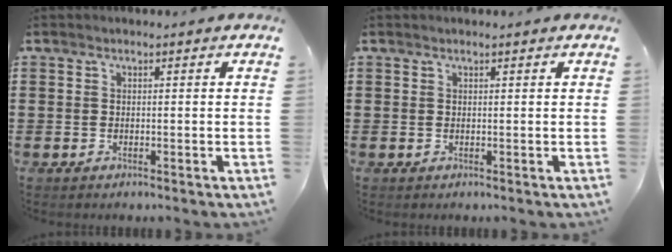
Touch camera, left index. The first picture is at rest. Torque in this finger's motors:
{"motor_torque": [0.11, -0.02, 0.00, -0.01]}